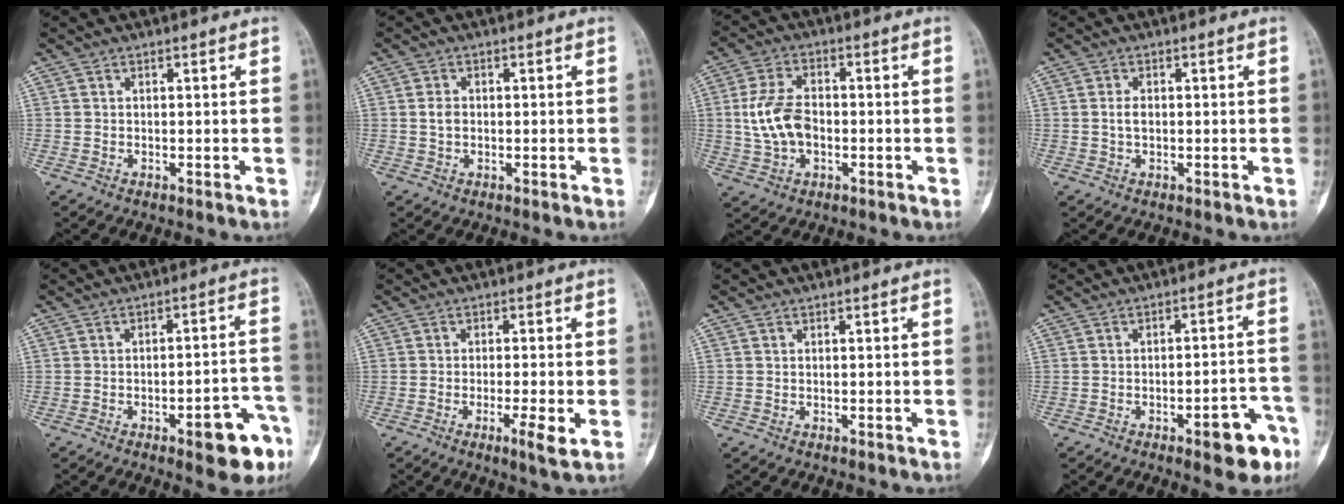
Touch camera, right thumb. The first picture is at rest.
{"total": 2.1, "force": [-0.2, 1.6, 1.4], "torque": [-0.024, 0.005, -0.006]}
{"total": 9.2, "force": [-0.9, 5.8, 7.1], "torque": [-0.136, 0.015, -0.020]}
{"total": 1.9, "force": [-0.1, 1.1, 1.5], "torque": [-0.029, 0.003, -0.005]}
{"total": 10.7, "force": [-5.4, 3.5, 8.5], "torque": [-0.080, 0.040, -0.062]}
{"total": 4.6, "force": [-1.5, 0.4, 4.3], "torque": [-0.074, -0.008, -0.028]}
{"total": 0.0}
{"total": 9.3, "force": [-4.9, 3.3, 7.2], "torque": [-0.069, 0.037, -0.056]}